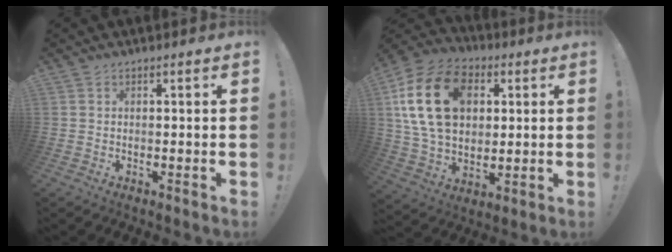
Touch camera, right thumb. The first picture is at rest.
{"total": 22.3, "force": [5.9, 15.7, 14.7], "torque": [-0.267, -0.009, 0.108]}